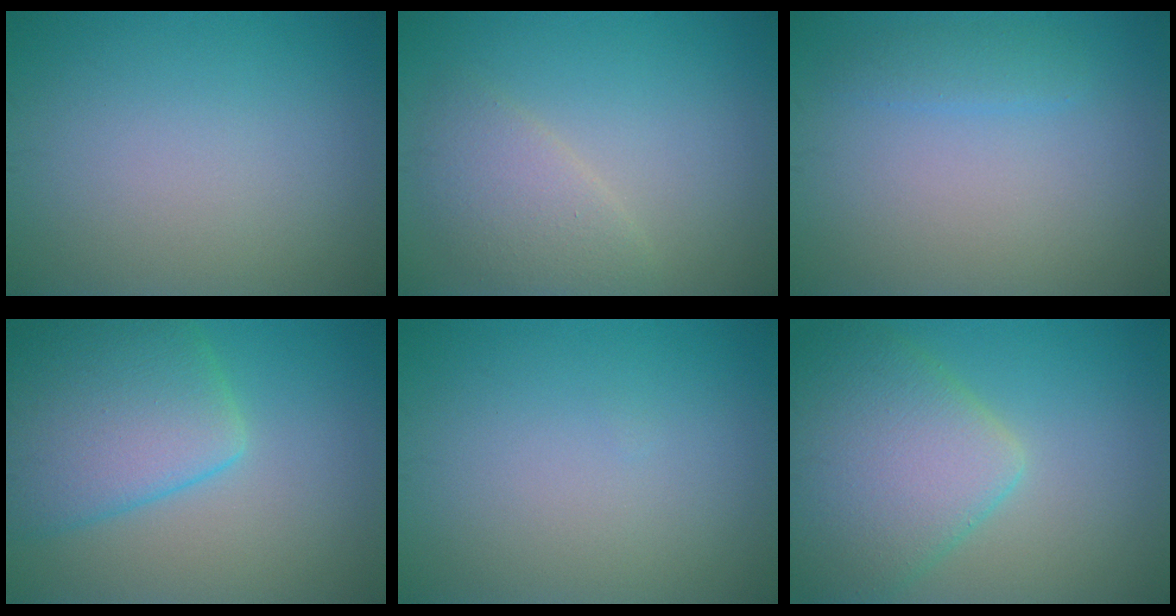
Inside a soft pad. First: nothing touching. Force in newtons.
{"total": 2.9, "press": 2.9, "slide": 0.2}
{"total": 1.4, "press": 1.4, "slide": 0.1}
{"total": 8.2, "press": 8.2, "slide": 0.4}
{"total": 0.0}
{"total": 8.0, "press": 8.0, "slide": 0.4}